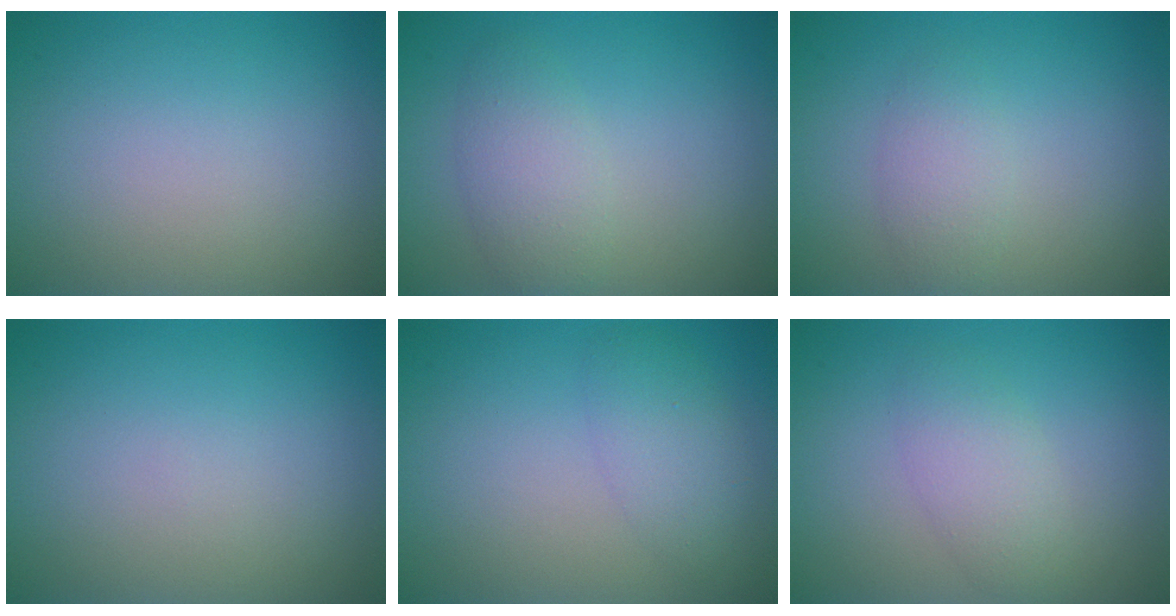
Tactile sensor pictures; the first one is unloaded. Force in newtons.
{"total": 2.9, "press": 2.9, "slide": 0.1}
{"total": 3.4, "press": 3.4, "slide": 0.1}
{"total": 0.0}
{"total": 2.7, "press": 2.7, "slide": 0.1}
{"total": 2.6, "press": 2.6, "slide": 0.1}